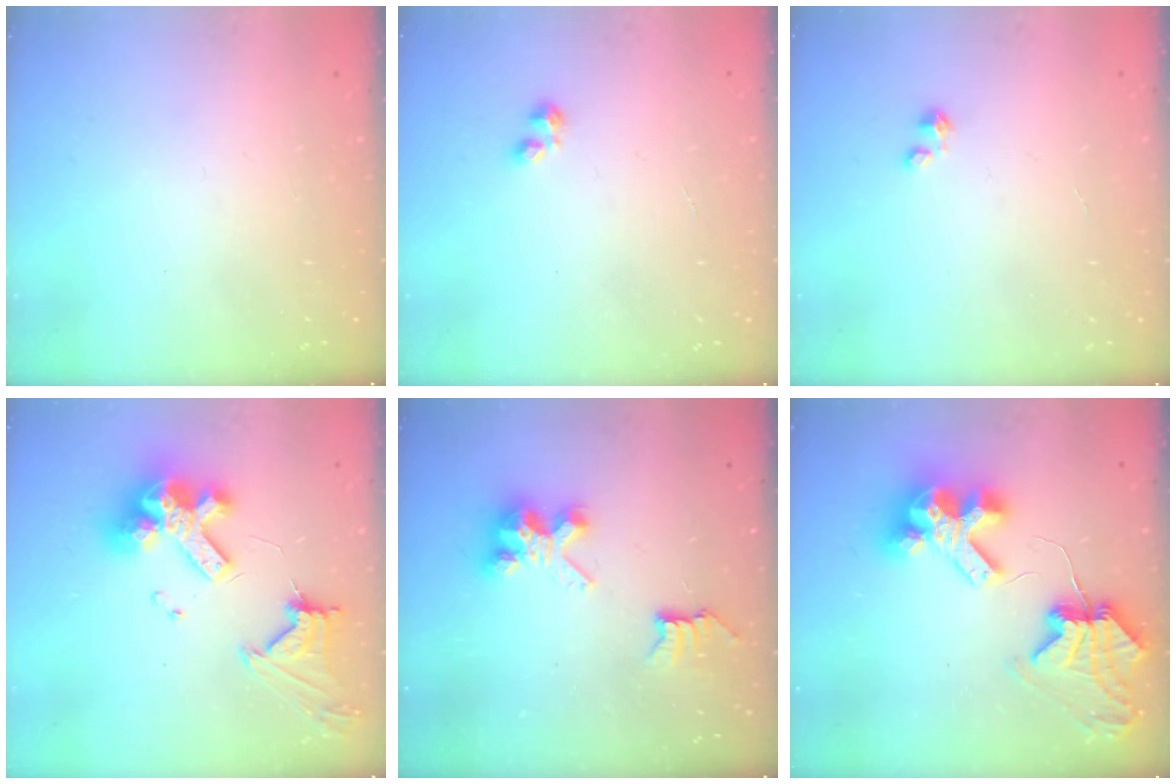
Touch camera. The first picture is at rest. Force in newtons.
{"total": 1.8, "press": 1.7, "slide": 0.5}
{"total": 0.0}
{"total": 17.9, "press": 17.8, "slide": 1.9}
{"total": 7.4, "press": 7.4, "slide": 0.2}
{"total": 12.5, "press": 12.4, "slide": 1.7}